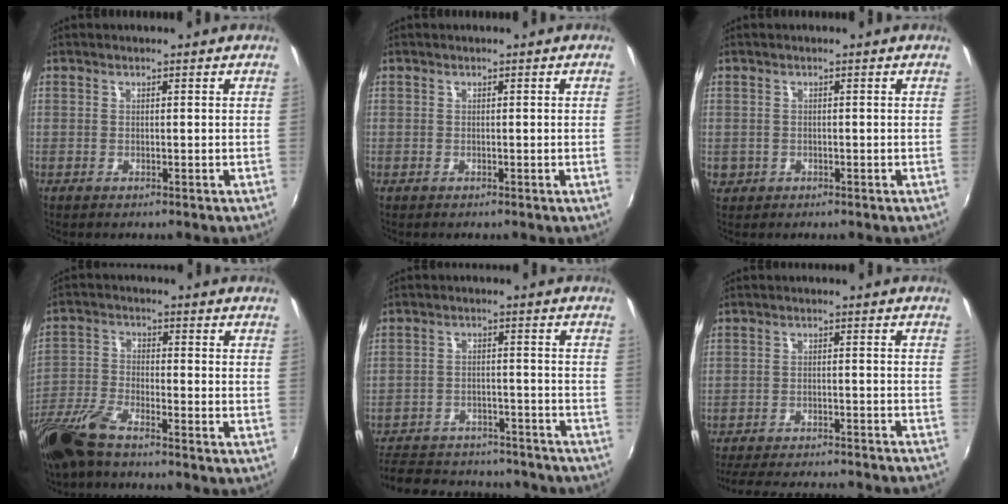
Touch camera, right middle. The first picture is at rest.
{"total": 0.9, "force": [0.1, -0.5, 0.7], "torque": [-0.005, -0.004, 0.002]}
{"total": 2.1, "force": [-0.5, 1.9, 0.6], "torque": [-0.014, -0.004, -0.006]}
{"total": 10.0, "force": [-7.9, 2.3, 5.7], "torque": [-0.133, -0.017, -0.163]}
{"total": 26.1, "force": [-22.0, 9.5, 10.4], "torque": [-0.221, 0.003, -0.281]}
{"total": 20.4, "force": [-18.4, 2.6, 8.5], "torque": [-0.166, -0.021, -0.252]}